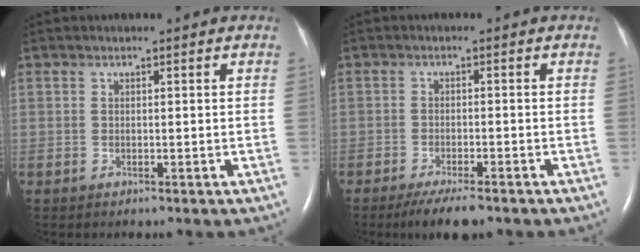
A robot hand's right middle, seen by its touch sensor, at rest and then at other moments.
{"total": 6.1, "force": [-4.6, 1.1, 3.8], "torque": [-0.062, -0.013, -0.070]}